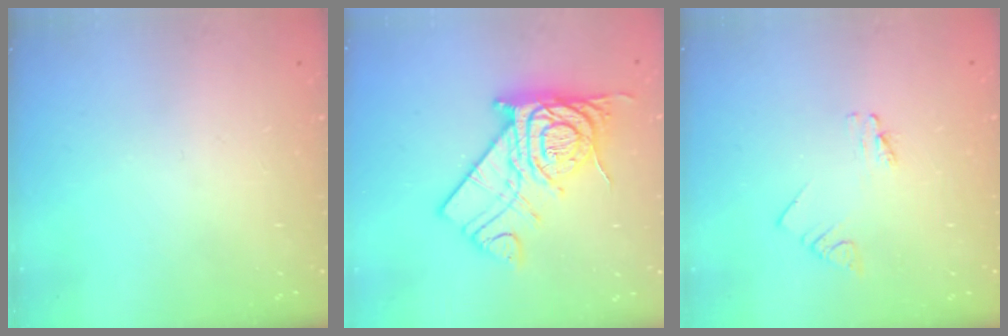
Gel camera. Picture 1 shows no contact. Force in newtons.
{"total": 16.9, "press": 16.9, "slide": 1.2}
{"total": 1.1, "press": 1.1, "slide": 0.0}